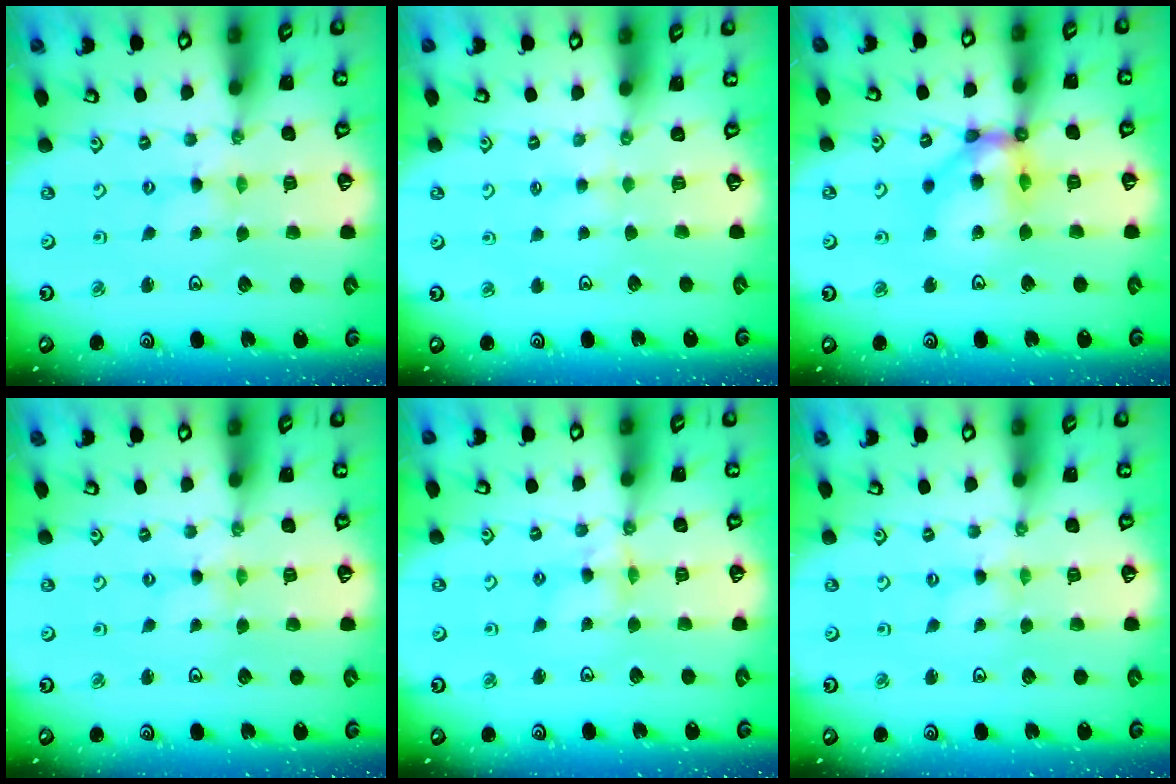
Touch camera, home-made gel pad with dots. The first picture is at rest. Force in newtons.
{"total": 1.9, "press": 1.9, "slide": 0.3}
{"total": 12.7, "press": 12.6, "slide": 1.4}
{"total": 0.0}
{"total": 5.5, "press": 5.4, "slide": 0.9}
{"total": 0.0}